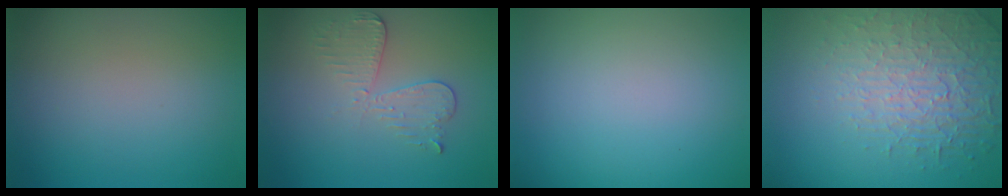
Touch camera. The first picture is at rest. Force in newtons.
{"total": 3.0, "press": 2.7, "slide": 1.2}
{"total": 0.0}
{"total": 4.0, "press": 3.9, "slide": 1.1}